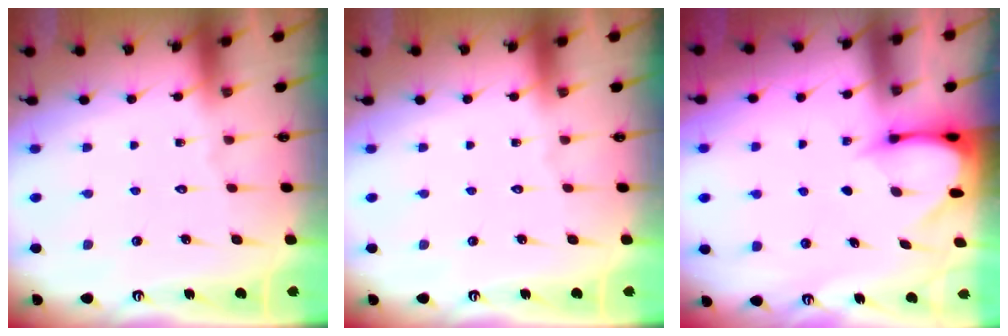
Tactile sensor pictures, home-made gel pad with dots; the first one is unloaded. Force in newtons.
{"total": 0.0}
{"total": 3.3, "press": 3.3, "slide": 0.3}